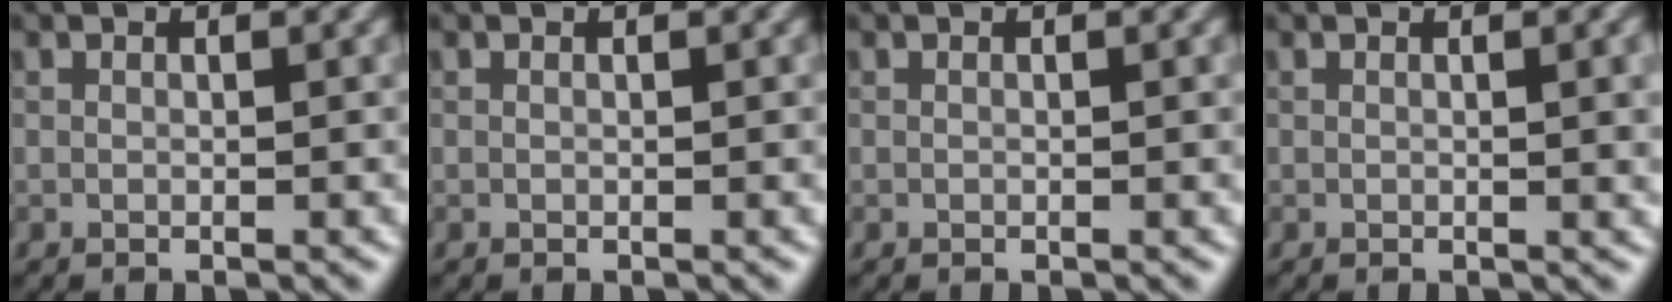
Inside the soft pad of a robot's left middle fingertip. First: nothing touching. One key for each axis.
{"total": 0.0}
{"total": 0.0}
{"total": 2.6, "fx": 0.4, "fy": 0.9, "fz": 2.4, "tx": -0.021, "ty": 0.008, "tz": 0.008}